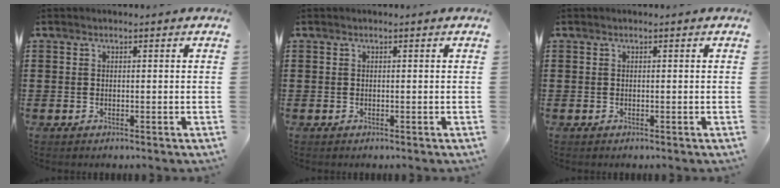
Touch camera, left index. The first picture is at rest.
{"total": 0.0}
{"total": 0.0}